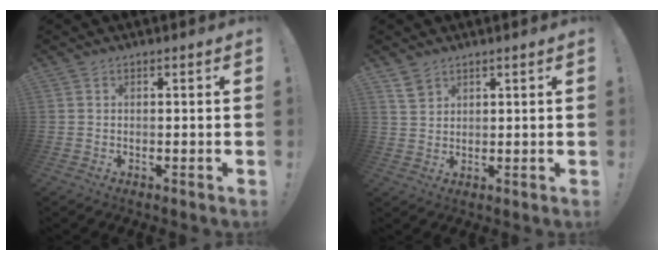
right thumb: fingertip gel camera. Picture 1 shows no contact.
{"total": 3.9, "force": [2.9, 2.4, 1.0], "torque": [-0.005, -0.019, 0.052]}